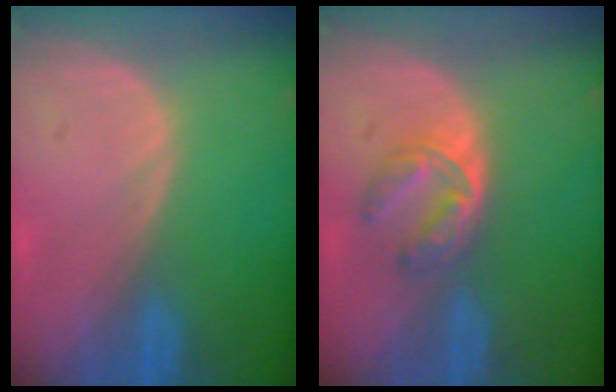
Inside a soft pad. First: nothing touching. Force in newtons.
{"total": 5.1, "press": 4.7, "slide": 1.9}